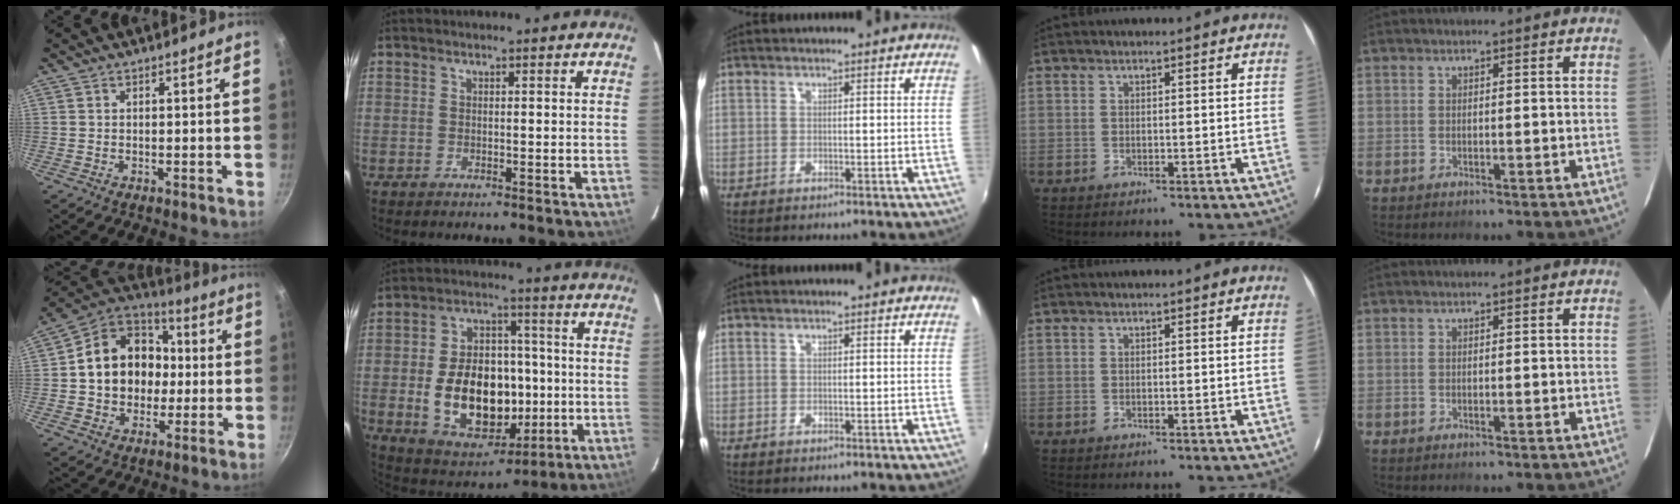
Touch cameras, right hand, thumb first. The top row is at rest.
{"thumb": {"total": 17.5, "force": [0.2, 14.5, 9.9], "torque": [-0.132, 0.035, -0.006]}, "index": {"total": 18.9, "force": [-2.8, 12.5, 13.8], "torque": [-0.273, 0.020, -0.017]}}